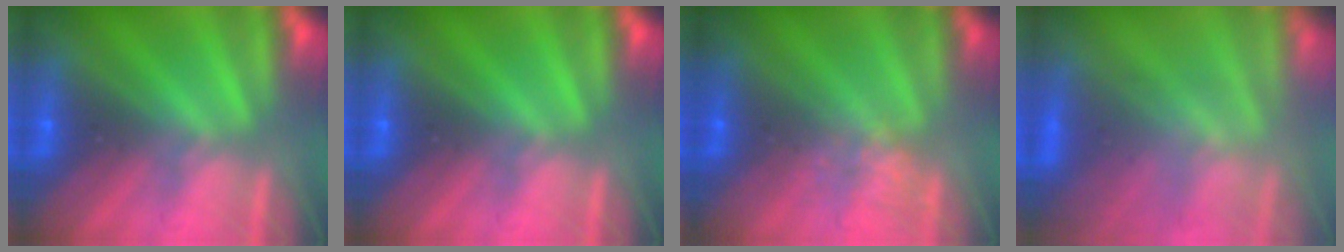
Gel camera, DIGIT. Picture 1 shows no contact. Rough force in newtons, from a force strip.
{"total": 0.0}
{"total": 2.4}
{"total": 2.8}